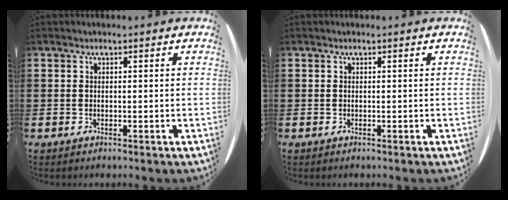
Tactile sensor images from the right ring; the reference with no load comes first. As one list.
[{"total": 0.0}]